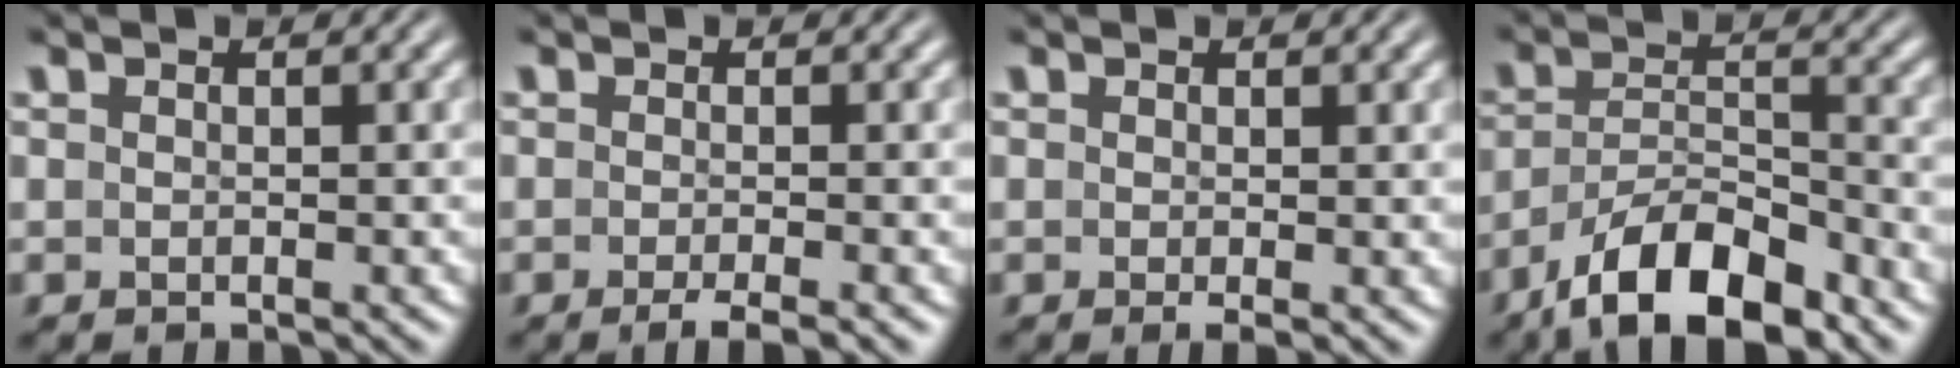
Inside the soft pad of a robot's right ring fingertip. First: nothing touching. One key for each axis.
{"total": 3.1, "fx": -2.5, "fy": 0.3, "fz": 1.9, "tx": -0.026, "ty": -0.005, "tz": -0.037}
{"total": 1.1, "fx": -0.4, "fy": 0.1, "fz": 1.0, "tx": -0.010, "ty": -0.005, "tz": -0.004}
{"total": 8.2, "fx": -5.6, "fy": 3.6, "fz": 4.9, "tx": -0.075, "ty": -0.020, "tz": -0.079}